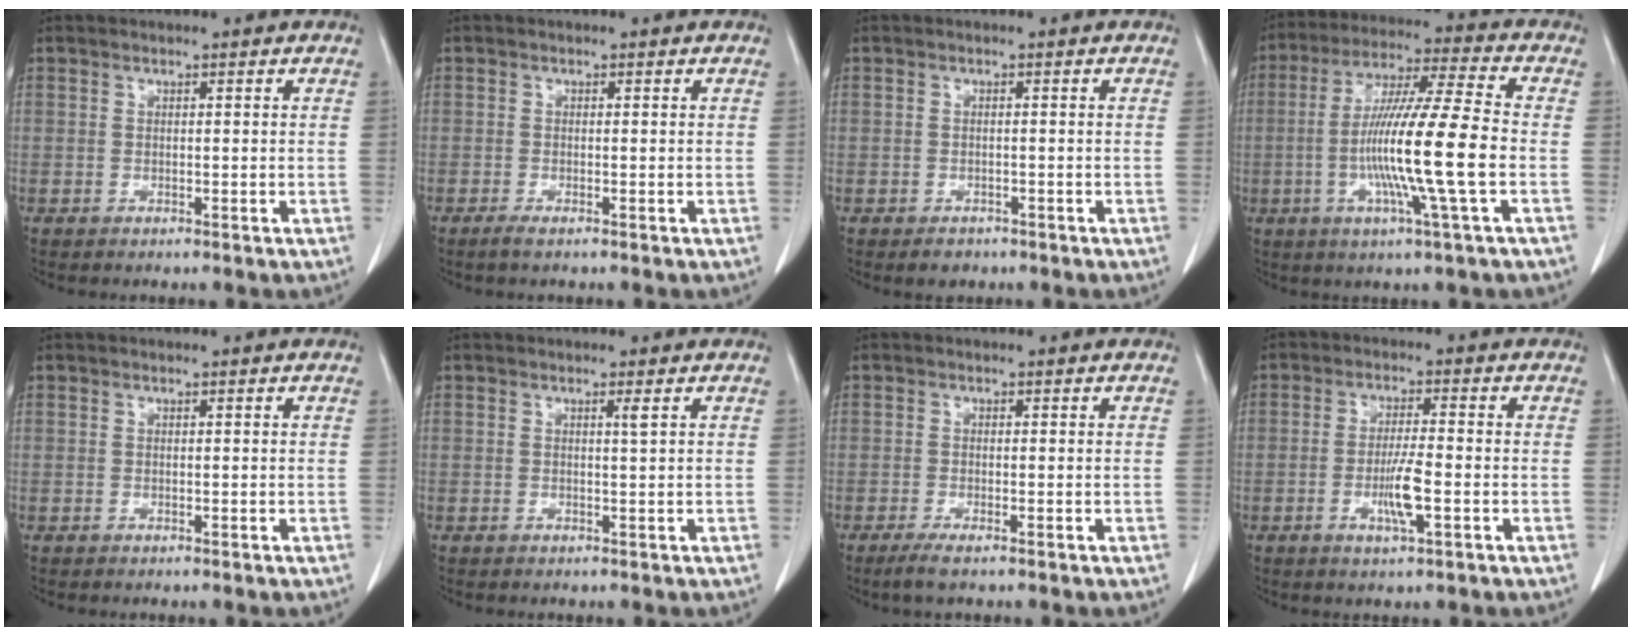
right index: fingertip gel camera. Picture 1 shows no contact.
{"total": 1.2, "force": [-0.9, 0.0, 0.8], "torque": [-0.018, -0.004, -0.017]}
{"total": 1.8, "force": [-1.2, 1.2, 0.5], "torque": [-0.009, 0.001, -0.013]}
{"total": 14.8, "force": [-2.7, -0.9, 14.5], "torque": [-0.269, -0.005, -0.055]}
{"total": 0.0}
{"total": 0.8, "force": [0.4, -0.2, 0.6], "torque": [-0.015, -0.002, 0.013]}
{"total": 2.2, "force": [-1.5, 0.1, 1.6], "torque": [-0.032, -0.007, -0.029]}
{"total": 5.3, "force": [-1.5, 0.4, 5.1], "torque": [-0.096, -0.006, -0.025]}